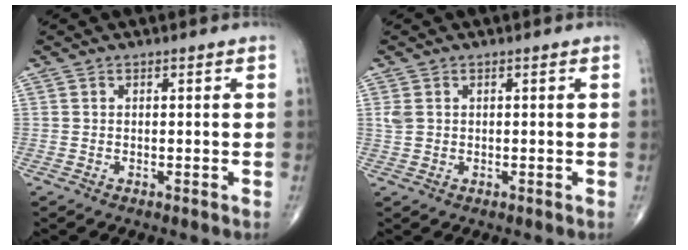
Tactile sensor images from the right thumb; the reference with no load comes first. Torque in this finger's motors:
{"motor_torque": [0.28, -0.28, 0.28, 0.18, 0.01]}